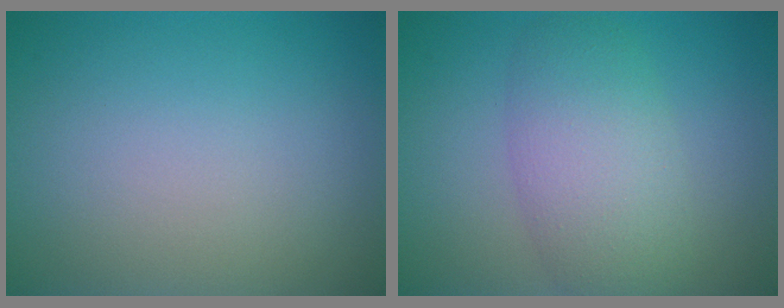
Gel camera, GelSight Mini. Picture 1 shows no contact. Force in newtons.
{"total": 5.2, "press": 5.2, "slide": 0.1}